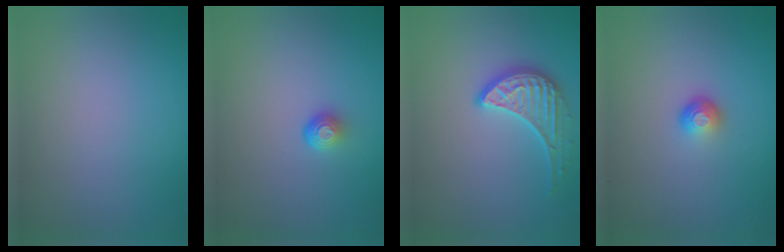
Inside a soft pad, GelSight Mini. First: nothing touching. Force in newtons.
{"total": 1.7, "press": 1.1, "slide": 1.3}
{"total": 3.5, "press": 3.1, "slide": 1.5}
{"total": 1.7, "press": 1.2, "slide": 1.2}